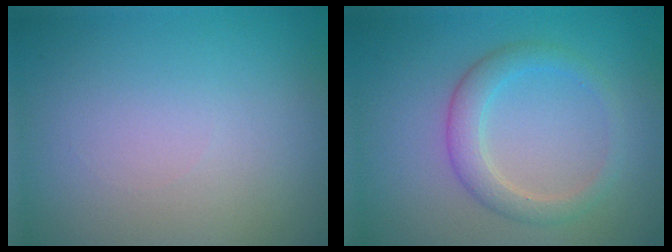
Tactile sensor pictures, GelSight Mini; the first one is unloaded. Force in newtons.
{"total": 2.8, "press": 2.8, "slide": 0.2}